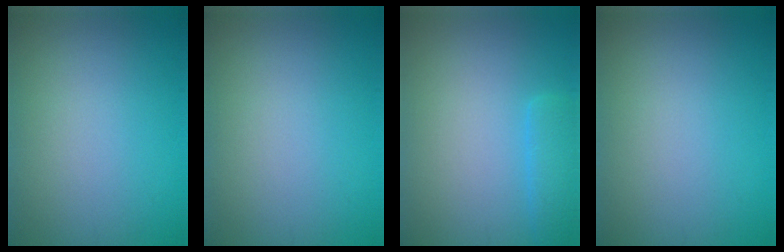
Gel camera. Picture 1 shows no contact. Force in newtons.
{"total": 0.0}
{"total": 2.0, "press": 1.9, "slide": 0.3}
{"total": 0.0}